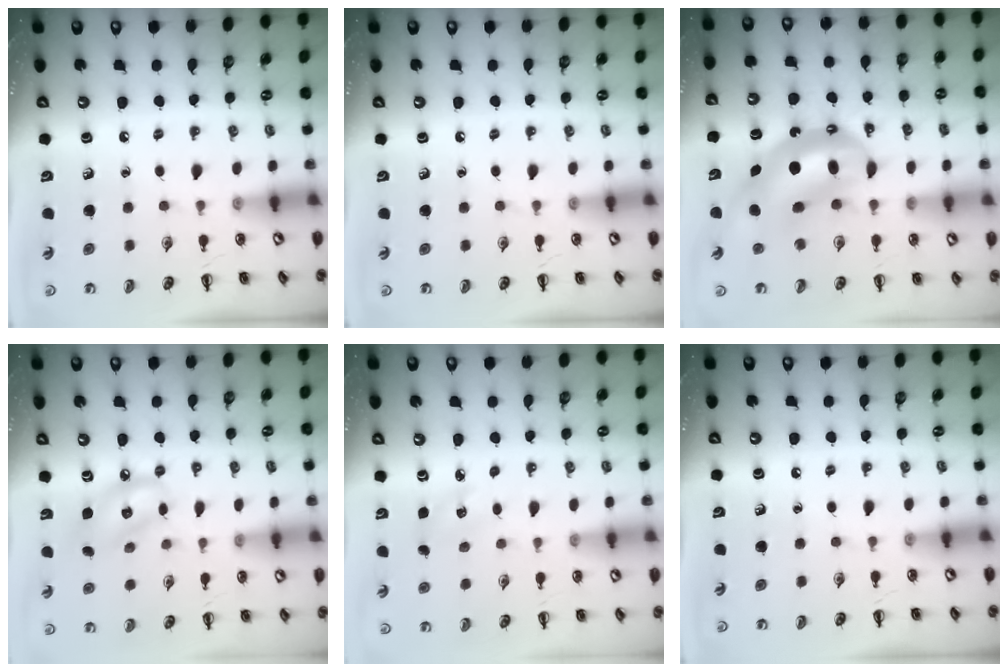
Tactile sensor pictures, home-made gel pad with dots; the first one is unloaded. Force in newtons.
{"total": 0.0}
{"total": 12.5, "press": 12.0, "slide": 3.2}
{"total": 8.0, "press": 7.8, "slide": 1.7}
{"total": 4.0, "press": 3.9, "slide": 0.9}
{"total": 0.0}